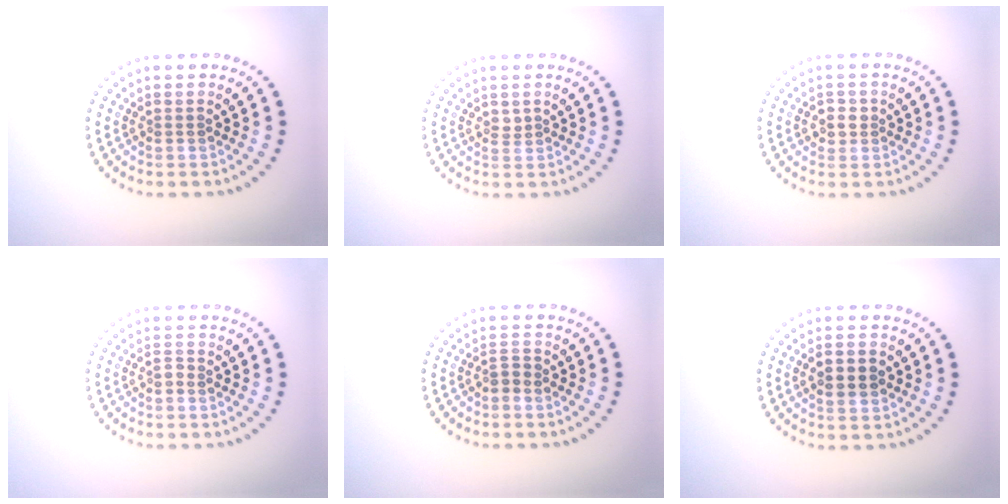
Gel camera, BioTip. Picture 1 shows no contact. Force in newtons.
{"total": 0.9, "press": 0.6, "slide": 0.6}
{"total": 1.5, "press": 1.4, "slide": 0.5}
{"total": 0.7, "press": 0.6, "slide": 0.3}
{"total": 1.2, "press": 0.9, "slide": 0.8}
{"total": 2.4, "press": 2.4, "slide": 0.2}